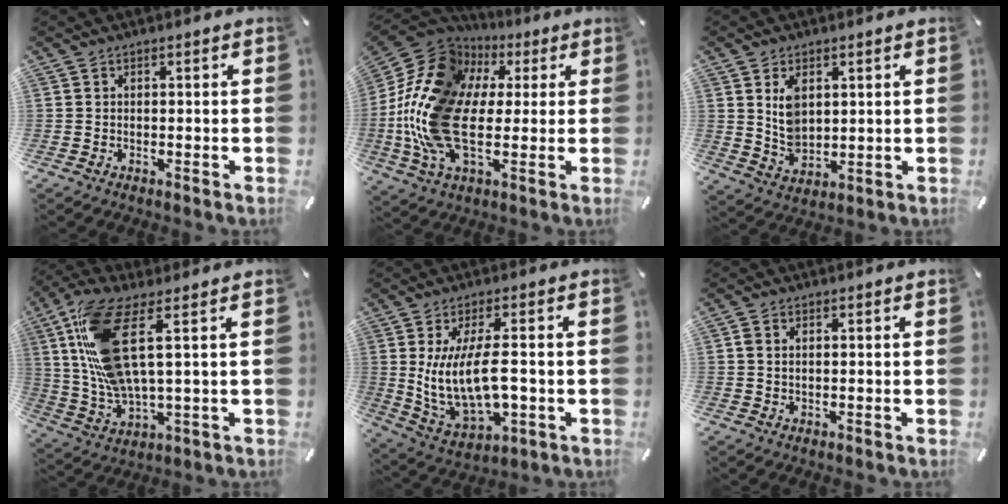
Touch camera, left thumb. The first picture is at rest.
{"total": 20.5, "force": [-1.6, 14.3, 14.7], "torque": [-0.336, 0.004, -0.034]}
{"total": 6.7, "force": [2.4, 4.8, 4.0], "torque": [-0.070, -0.006, 0.041]}
{"total": 15.4, "force": [4.2, 5.0, 13.9], "torque": [-0.300, -0.015, 0.070]}
{"total": 13.7, "force": [0.8, 5.9, 12.4], "torque": [-0.268, -0.012, 0.014]}
{"total": 1.7, "force": [0.3, 1.3, 1.1], "torque": [-0.027, 0.008, 0.004]}